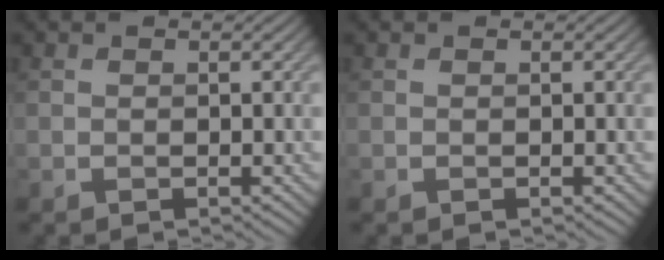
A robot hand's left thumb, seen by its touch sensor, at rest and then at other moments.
{"total": 0.0}